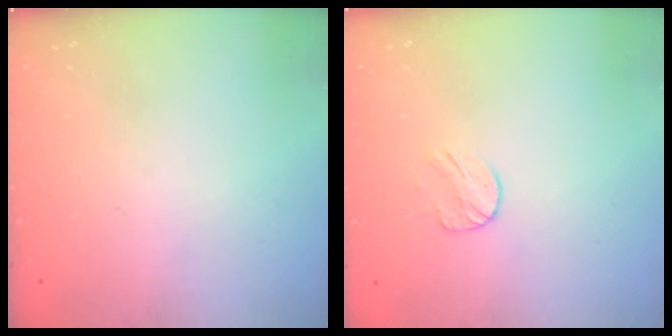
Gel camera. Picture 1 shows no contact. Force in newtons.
{"total": 5.4, "press": 5.4, "slide": 0.5}